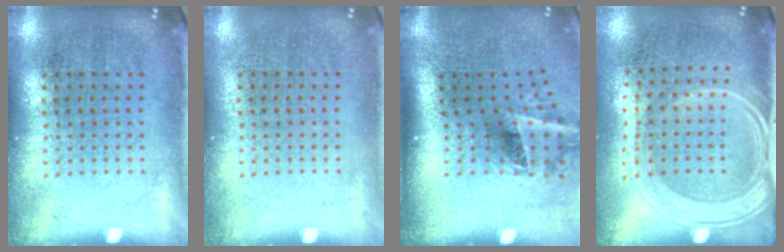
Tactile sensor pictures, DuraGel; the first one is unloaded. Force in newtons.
{"total": 0.0}
{"total": 2.0, "press": 1.2, "slide": 1.6}
{"total": 1.6, "press": 1.4, "slide": 0.9}